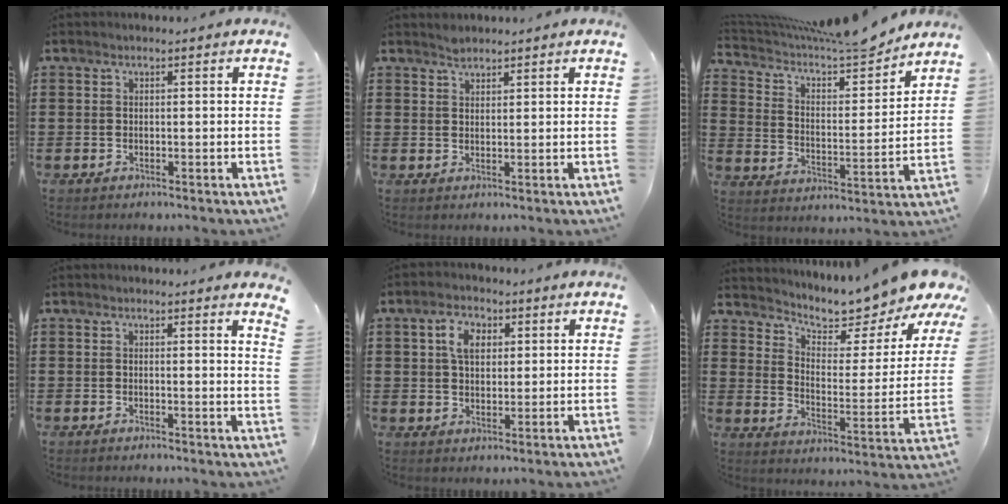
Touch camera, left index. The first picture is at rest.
{"total": 1.6, "force": [1.5, 0.5, 0.2], "torque": [-0.007, 0.000, 0.030]}
{"total": 8.5, "force": [7.8, 1.1, 3.1], "torque": [-0.081, -0.061, 0.129]}
{"total": 1.3, "force": [1.2, -0.3, 0.6], "torque": [-0.006, -0.007, 0.020]}
{"total": 5.0, "force": [1.9, 3.2, 3.3], "torque": [-0.060, 0.010, 0.027]}
{"total": 7.8, "force": [7.5, 1.0, 2.1], "torque": [-0.054, -0.068, 0.119]}